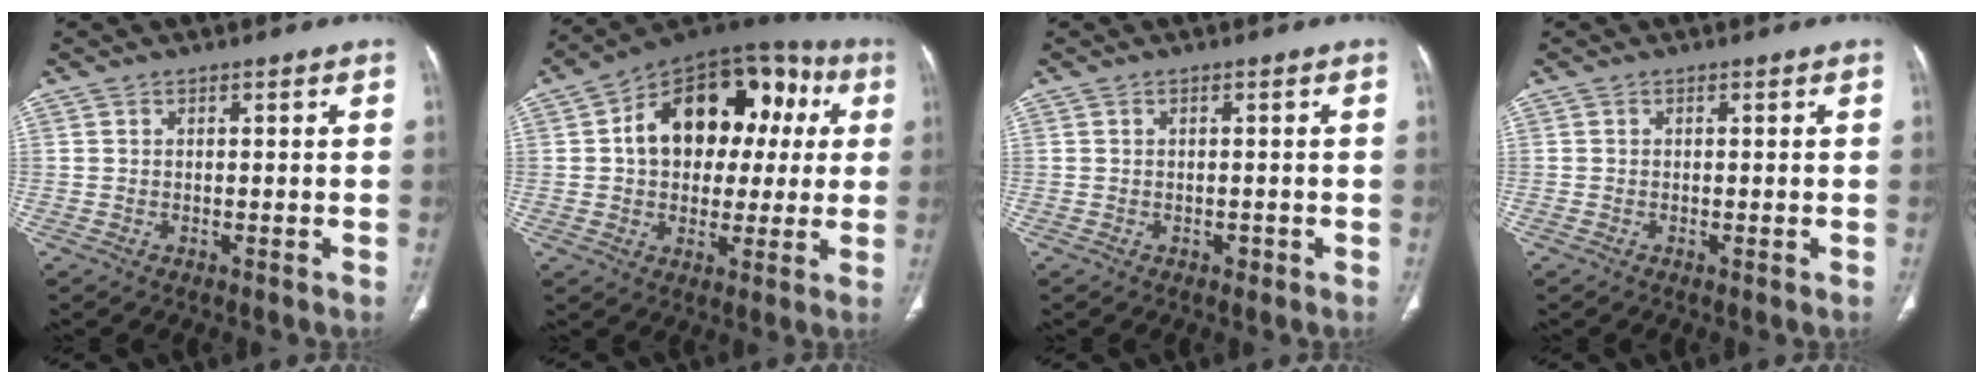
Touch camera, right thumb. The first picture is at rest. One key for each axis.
{"total": 21.3, "fx": 3.6, "fy": 14.4, "fz": 15.2, "tx": -0.178, "ty": 0.039, "tz": 0.050}
{"total": 0.9, "fx": -0.4, "fy": 0.6, "fz": 0.5, "tx": -0.004, "ty": 0.001, "tz": -0.005}
{"total": 0.6, "fx": -0.2, "fy": 0.2, "fz": 0.5, "tx": -0.012, "ty": -0.002, "tz": -0.005}